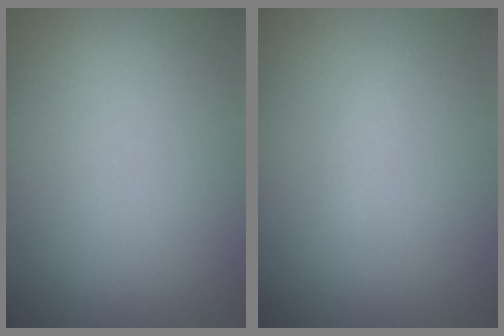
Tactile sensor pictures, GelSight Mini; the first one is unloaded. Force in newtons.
{"total": 0.7, "press": 0.7, "slide": 0.1}